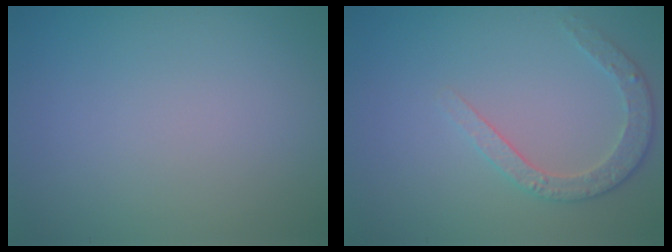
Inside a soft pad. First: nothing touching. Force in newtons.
{"total": 2.6, "press": 2.5, "slide": 0.8}